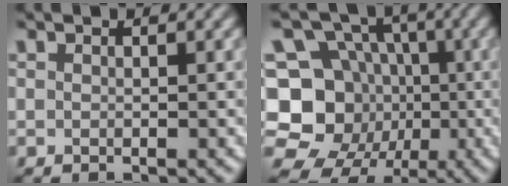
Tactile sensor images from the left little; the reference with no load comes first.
{"total": 11.7, "force": [-1.8, 10.5, 4.8], "torque": [-0.096, -0.013, -0.055]}